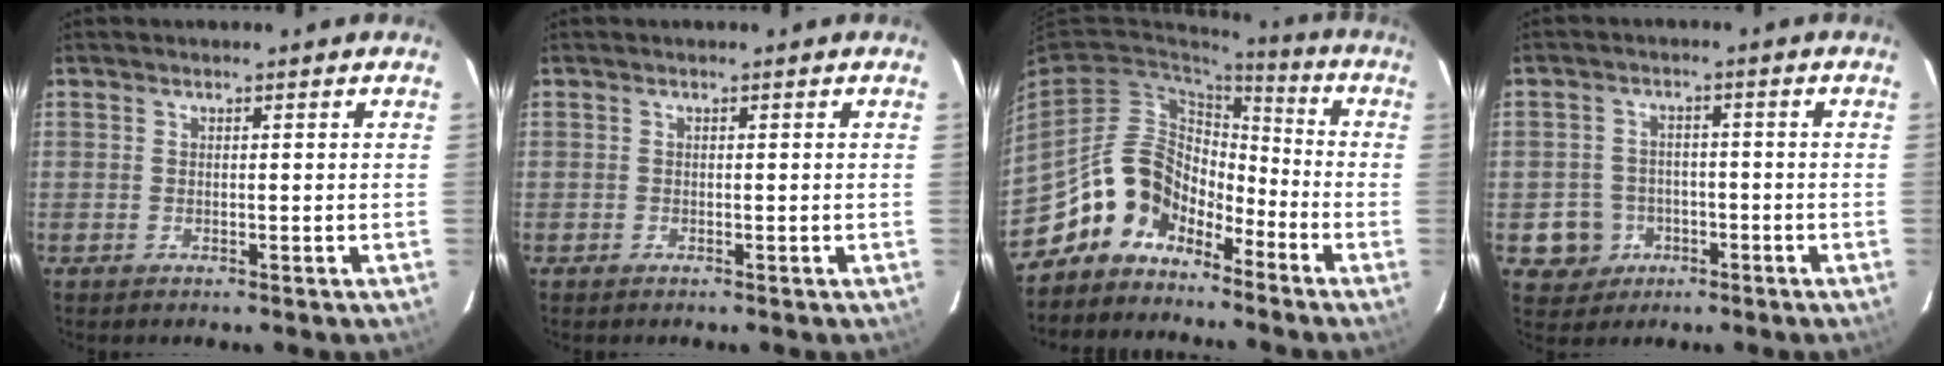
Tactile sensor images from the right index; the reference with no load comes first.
{"total": 0.0}
{"total": 11.8, "force": [-8.9, 7.2, 3.1], "torque": [-0.066, 0.038, -0.170]}
{"total": 6.3, "force": [-2.4, 5.8, 0.8], "torque": [-0.032, 0.020, -0.029]}